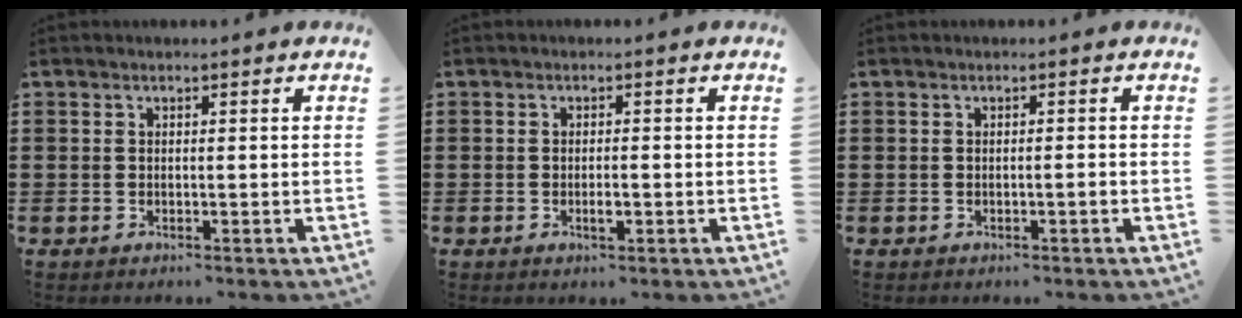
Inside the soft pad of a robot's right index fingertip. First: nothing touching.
{"total": 1.7, "force": [-0.6, 0.5, 1.5], "torque": [-0.028, -0.002, -0.009]}
{"total": 0.8, "force": [-0.4, 0.0, 0.7], "torque": [-0.013, -0.003, -0.007]}